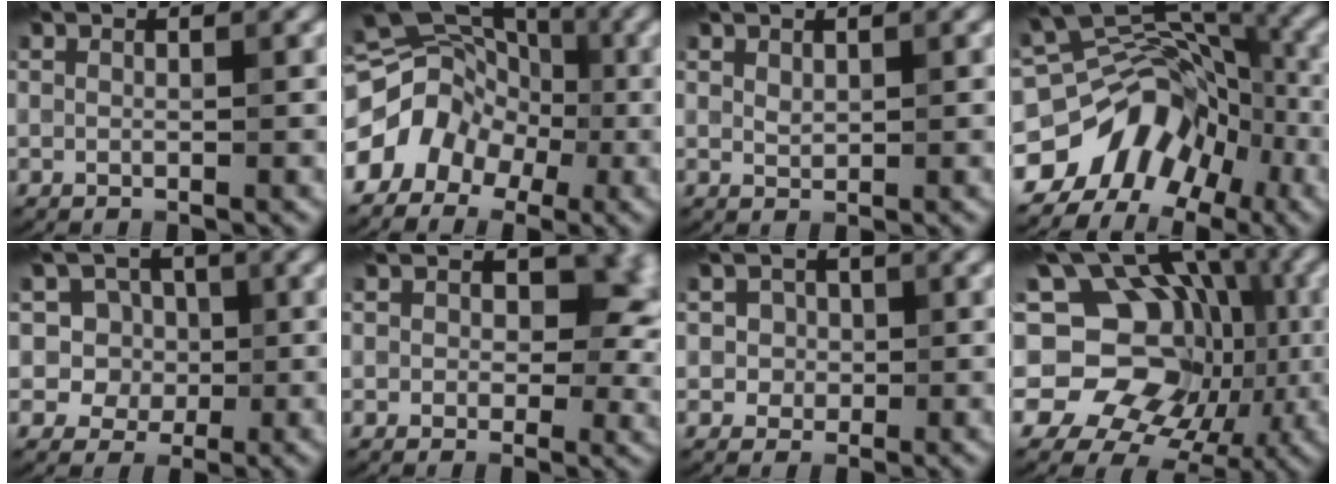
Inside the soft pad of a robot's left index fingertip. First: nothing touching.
{"total": 8.0, "force": [-2.3, 6.8, 3.7], "torque": [-0.038, 0.010, -0.056]}
{"total": 0.8, "force": [0.7, 0.4, 0.1], "torque": [-0.004, 0.005, 0.015]}
{"total": 11.8, "force": [-6.8, 7.9, 5.5], "torque": [-0.079, 0.022, -0.116]}
{"total": 4.7, "force": [0.7, 4.5, 1.0], "torque": [0.009, 0.022, -0.010]}
{"total": 9.0, "force": [1.2, 6.5, 6.1], "torque": [-0.035, 0.013, 0.008]}
{"total": 1.7, "force": [0.1, 1.7, 0.0], "torque": [0.020, 0.009, -0.007]}
{"total": 14.2, "force": [1.1, 12.2, 7.3], "torque": [-0.110, 0.033, -0.003]}